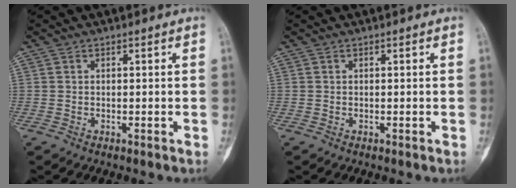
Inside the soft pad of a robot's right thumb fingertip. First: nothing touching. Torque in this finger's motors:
{"motor_torque": [0.01, 0.00, 0.01, 0.00, 0.01]}